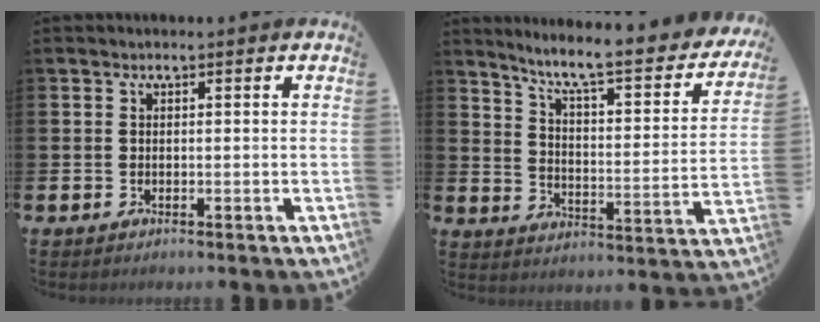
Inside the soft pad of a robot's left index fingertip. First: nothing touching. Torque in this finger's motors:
{"motor_torque": [-0.11, -0.91, 0.60, 0.20]}